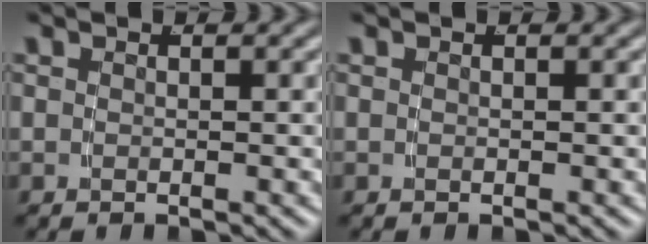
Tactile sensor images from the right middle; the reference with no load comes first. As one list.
[{"total": 0.0}]